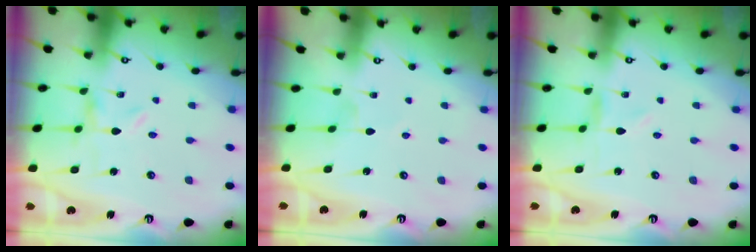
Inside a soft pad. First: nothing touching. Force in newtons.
{"total": 0.7, "press": 0.6, "slide": 0.2}
{"total": 0.6, "press": 0.6, "slide": 0.2}